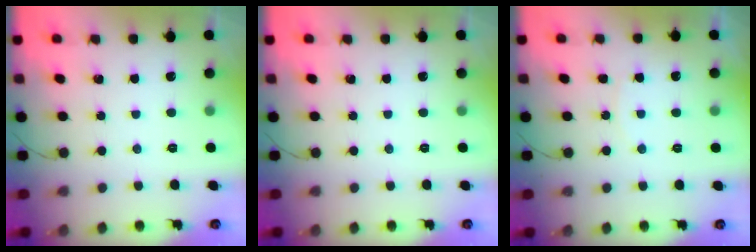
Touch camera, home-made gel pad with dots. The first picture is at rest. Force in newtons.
{"total": 0.0}
{"total": 3.4, "press": 3.4, "slide": 0.6}